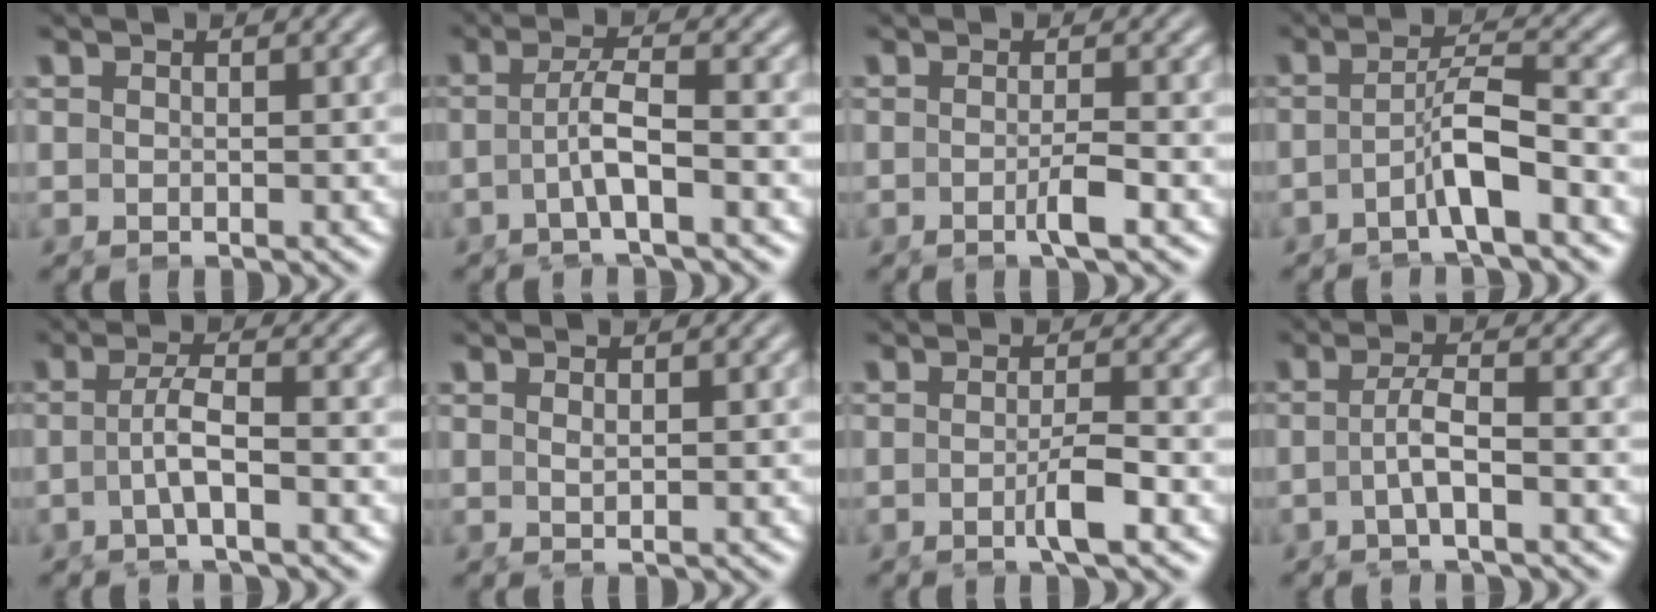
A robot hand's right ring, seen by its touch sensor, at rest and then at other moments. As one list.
[{"total": 3.1, "force": [-1.3, 0.1, 2.8], "torque": [-0.057, -0.007, -0.018]}, {"total": 1.9, "force": [-1.0, -0.5, 1.5], "torque": [-0.019, 0.000, -0.020]}, {"total": 3.4, "force": [-1.7, -0.1, 2.9], "torque": [-0.047, -0.008, -0.024]}, {"total": 3.0, "force": [-1.3, 0.1, 2.7], "torque": [-0.056, -0.007, -0.018]}, {"total": 0.9, "force": [0.2, -0.8, 0.4], "torque": [-0.006, -0.009, 0.015]}, {"total": 2.4, "force": [-1.2, -0.4, 2.0], "torque": [-0.028, -0.001, -0.023]}, {"total": 2.8, "force": [-1.4, -0.1, 2.5], "torque": [-0.052, -0.007, -0.020]}]